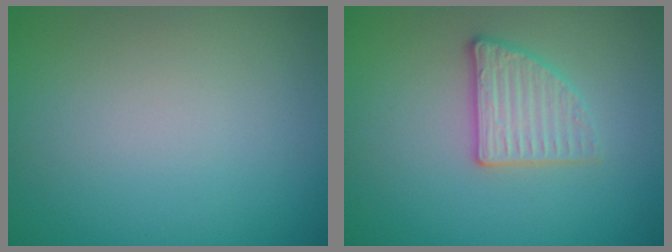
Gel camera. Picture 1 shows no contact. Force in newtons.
{"total": 2.8, "press": 2.7, "slide": 0.9}